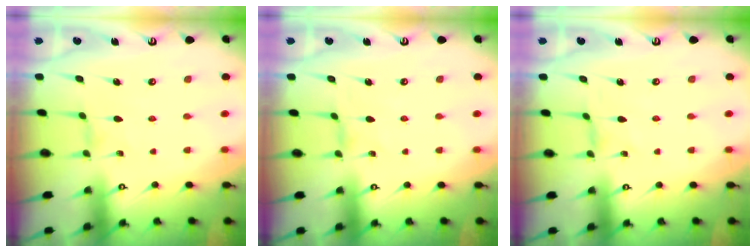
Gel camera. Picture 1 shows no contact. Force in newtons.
{"total": 1.0, "press": 0.9, "slide": 0.2}
{"total": 0.0}